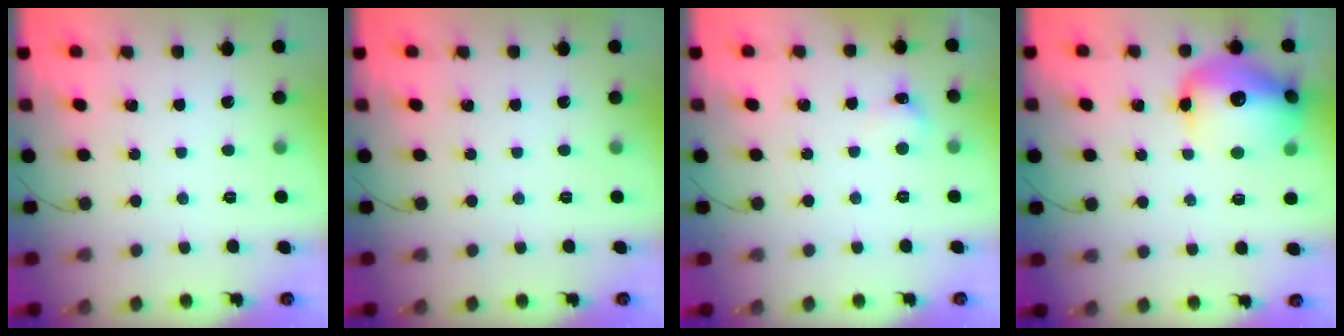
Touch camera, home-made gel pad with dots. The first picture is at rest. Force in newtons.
{"total": 0.0}
{"total": 5.7, "press": 5.4, "slide": 1.8}
{"total": 17.4, "press": 17.1, "slide": 2.8}